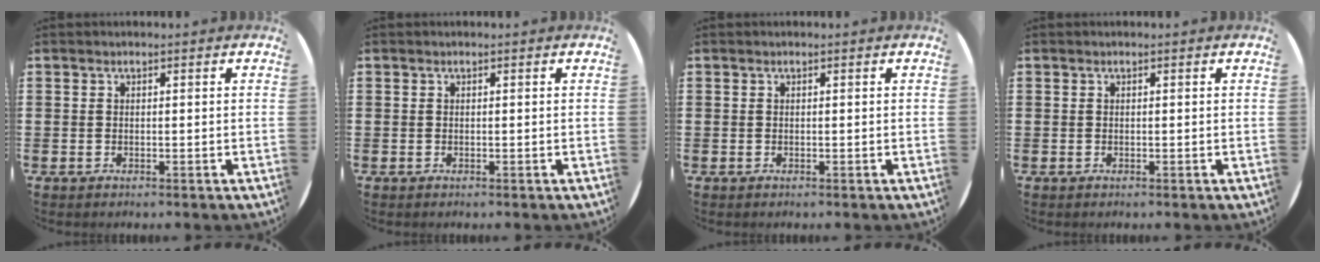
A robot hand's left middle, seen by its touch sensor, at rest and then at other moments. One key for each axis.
{"total": 0.0}
{"total": 0.0}
{"total": 0.0}